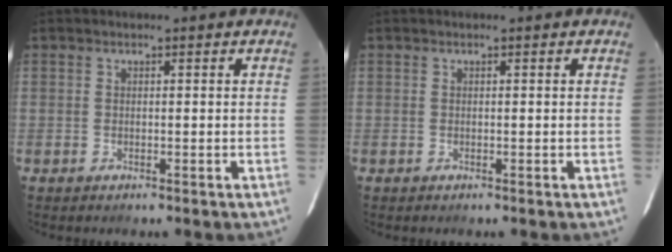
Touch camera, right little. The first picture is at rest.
{"total": 0.0}